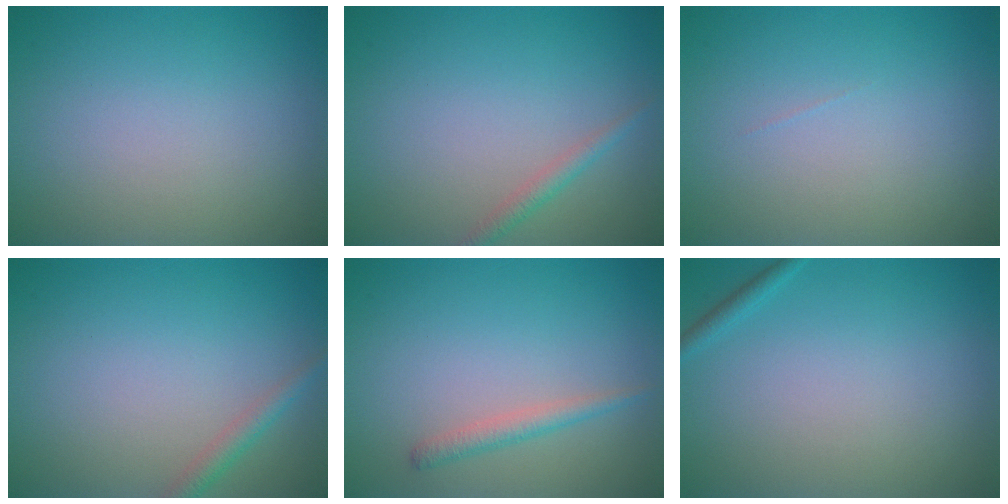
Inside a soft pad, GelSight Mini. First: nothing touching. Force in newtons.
{"total": 1.3, "press": 1.3, "slide": 0.0}
{"total": 0.0}
{"total": 1.5, "press": 1.5, "slide": 0.0}
{"total": 1.6, "press": 1.6, "slide": 0.1}
{"total": 0.9, "press": 0.9, "slide": 0.1}